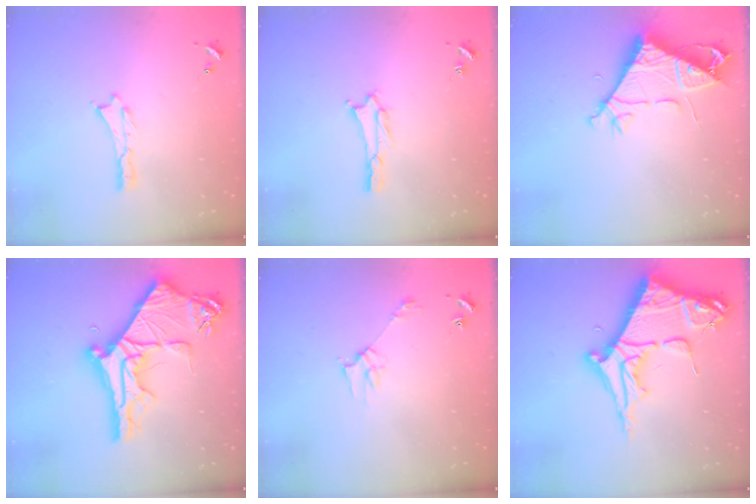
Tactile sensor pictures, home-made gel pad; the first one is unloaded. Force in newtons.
{"total": 1.5, "press": 1.5, "slide": 0.3}
{"total": 7.3, "press": 7.3, "slide": 0.7}
{"total": 11.1, "press": 11.0, "slide": 1.3}
{"total": 2.8, "press": 2.8, "slide": 0.2}
{"total": 11.3, "press": 11.2, "slide": 1.2}